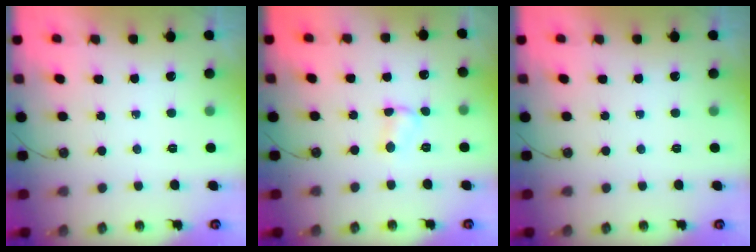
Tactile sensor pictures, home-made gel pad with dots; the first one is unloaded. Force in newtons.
{"total": 3.4, "press": 3.4, "slide": 0.5}
{"total": 0.0}